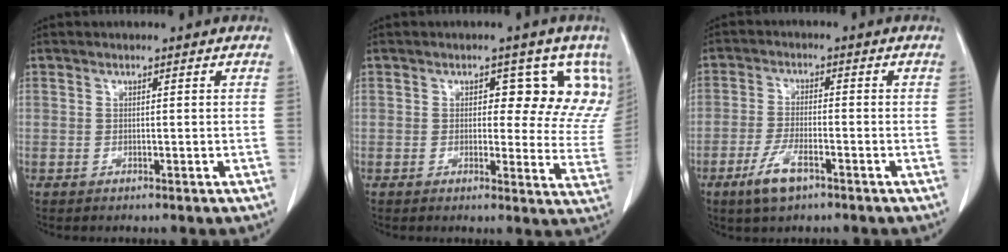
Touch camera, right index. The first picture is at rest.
{"total": 9.1, "force": [4.9, 5.0, 5.7], "torque": [-0.040, -0.005, 0.038]}
{"total": 5.6, "force": [-3.4, 1.5, 4.2], "torque": [-0.089, -0.006, -0.060]}